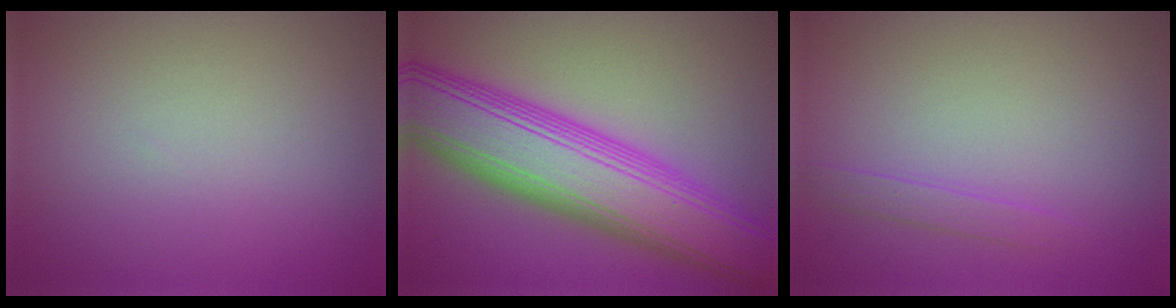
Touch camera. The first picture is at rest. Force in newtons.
{"total": 11.0, "press": 11.0, "slide": 0.1}
{"total": 1.1, "press": 1.1, "slide": 0.1}